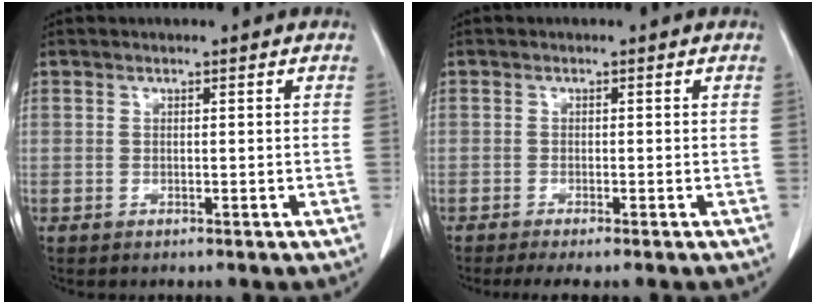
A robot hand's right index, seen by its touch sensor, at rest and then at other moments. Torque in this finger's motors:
{"motor_torque": [0.42, -0.40, 0.19, 0.05]}